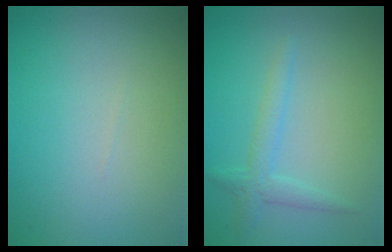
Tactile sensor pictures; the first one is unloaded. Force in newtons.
{"total": 2.0, "press": 2.0, "slide": 0.1}